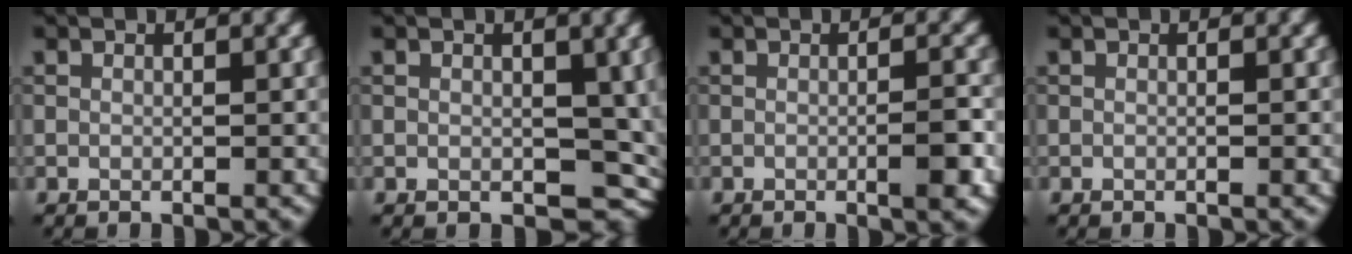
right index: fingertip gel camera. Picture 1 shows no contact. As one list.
[{"total": 4.8, "force": [0.1, 3.2, 3.6], "torque": [-0.052, -0.016, 0.006]}, {"total": 2.5, "force": [-0.6, 0.4, 2.4], "torque": [-0.033, 0.002, -0.012]}, {"total": 0.0}]